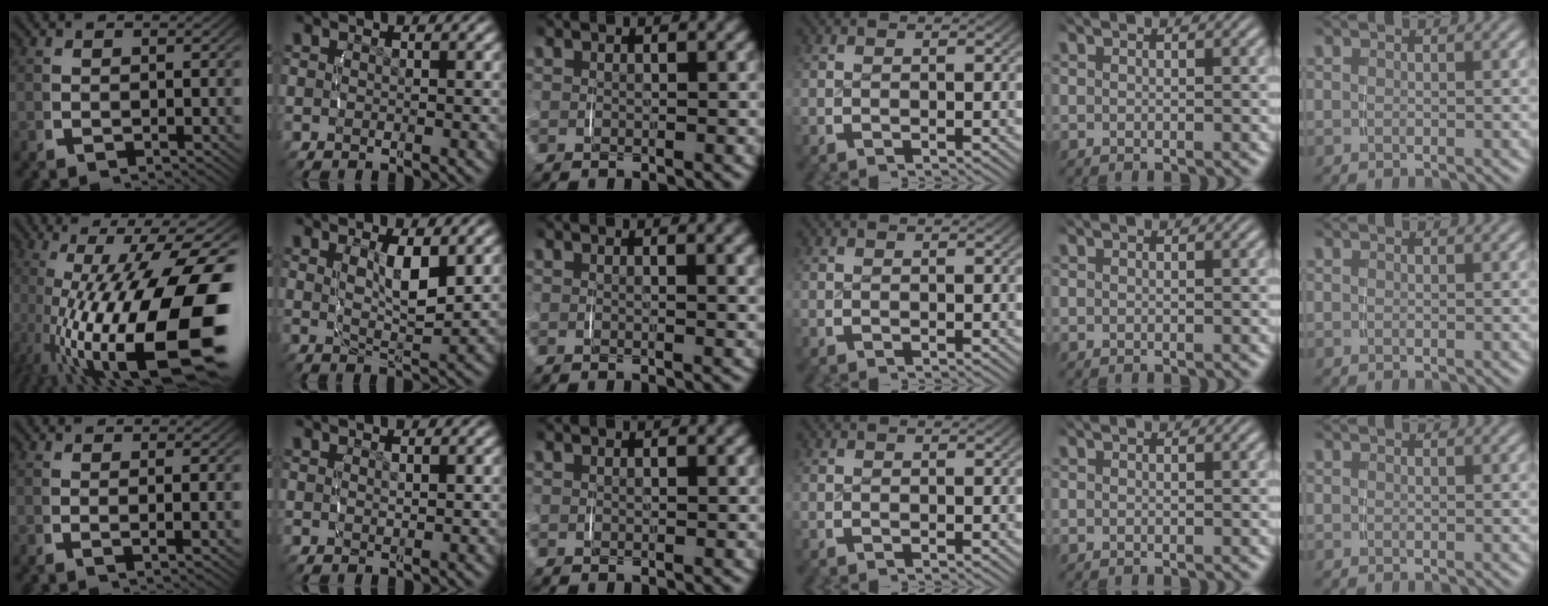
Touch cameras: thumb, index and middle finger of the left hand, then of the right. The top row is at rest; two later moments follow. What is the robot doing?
{"motion": "lift_and_place", "object": "glasses case"}